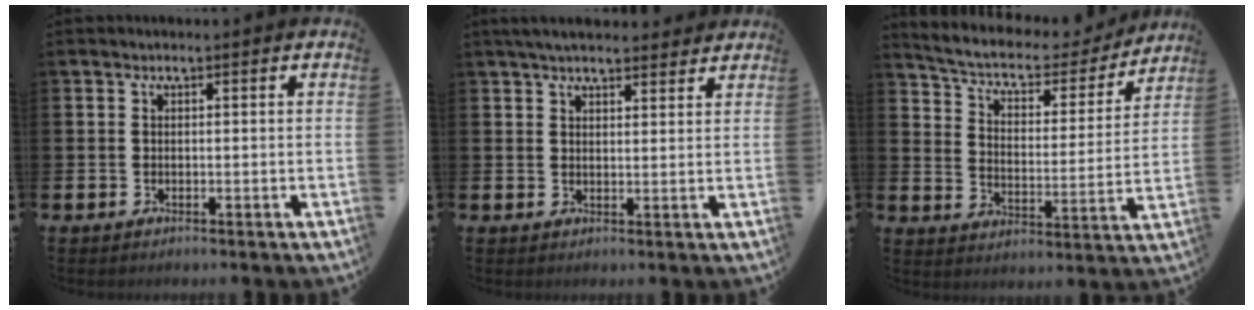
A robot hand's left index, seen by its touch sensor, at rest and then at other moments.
{"total": 3.7, "force": [3.5, 0.8, 1.0], "torque": [-0.026, -0.009, 0.065]}
{"total": 5.6, "force": [4.8, 2.0, 1.9], "torque": [-0.071, -0.037, 0.075]}